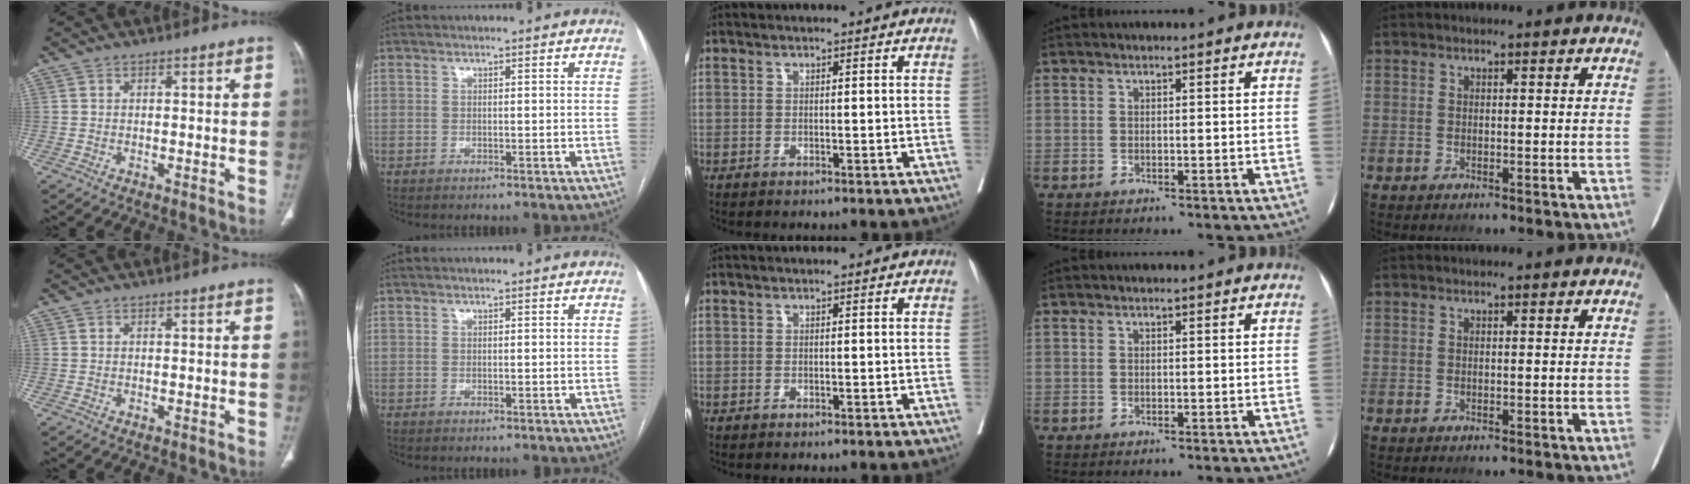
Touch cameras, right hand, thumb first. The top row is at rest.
{}